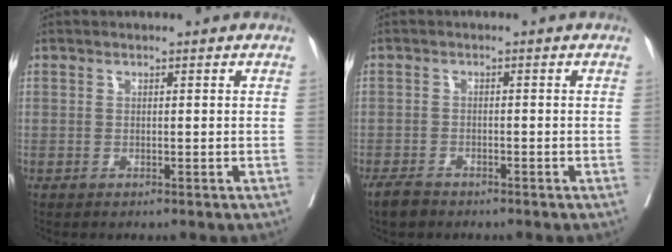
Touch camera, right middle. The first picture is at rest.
{"total": 2.8, "force": [-2.3, 1.1, 1.1], "torque": [-0.023, -0.003, -0.038]}